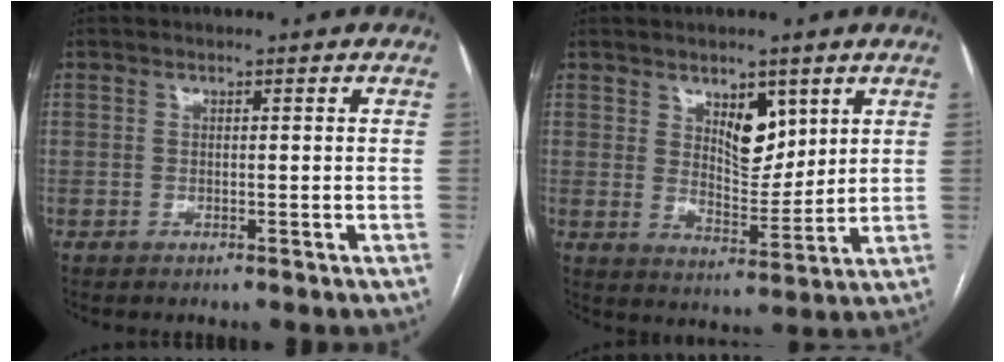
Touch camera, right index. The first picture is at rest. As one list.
[{"total": 6.9, "force": [3.5, 3.3, 4.9], "torque": [-0.081, -0.006, 0.064]}]